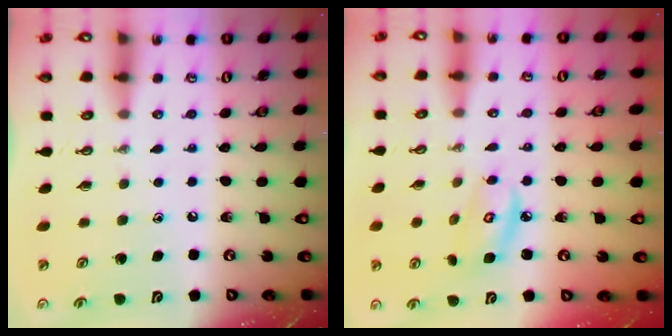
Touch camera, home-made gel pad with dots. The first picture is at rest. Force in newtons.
{"total": 5.6, "press": 5.6, "slide": 0.3}